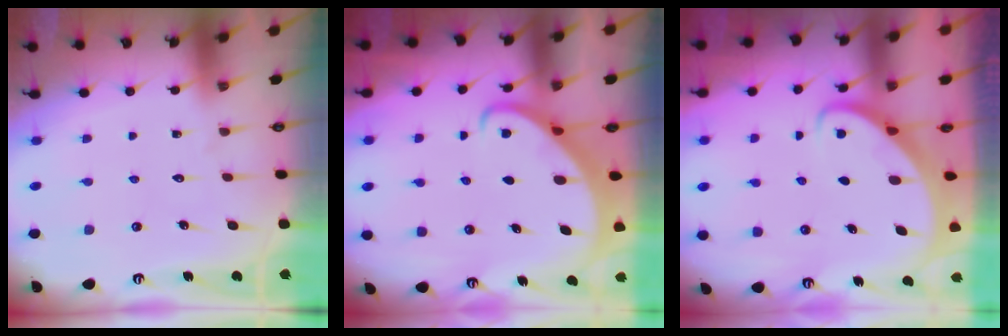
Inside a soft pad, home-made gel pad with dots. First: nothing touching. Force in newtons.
{"total": 2.2, "press": 2.2, "slide": 0.3}
{"total": 2.6, "press": 2.6, "slide": 0.3}